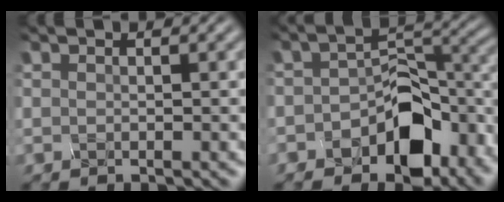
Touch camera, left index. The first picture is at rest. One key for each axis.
{"total": 8.5, "fx": -5.1, "fy": 4.6, "fz": 5.0, "tx": -0.073, "ty": -0.001, "tz": -0.063}